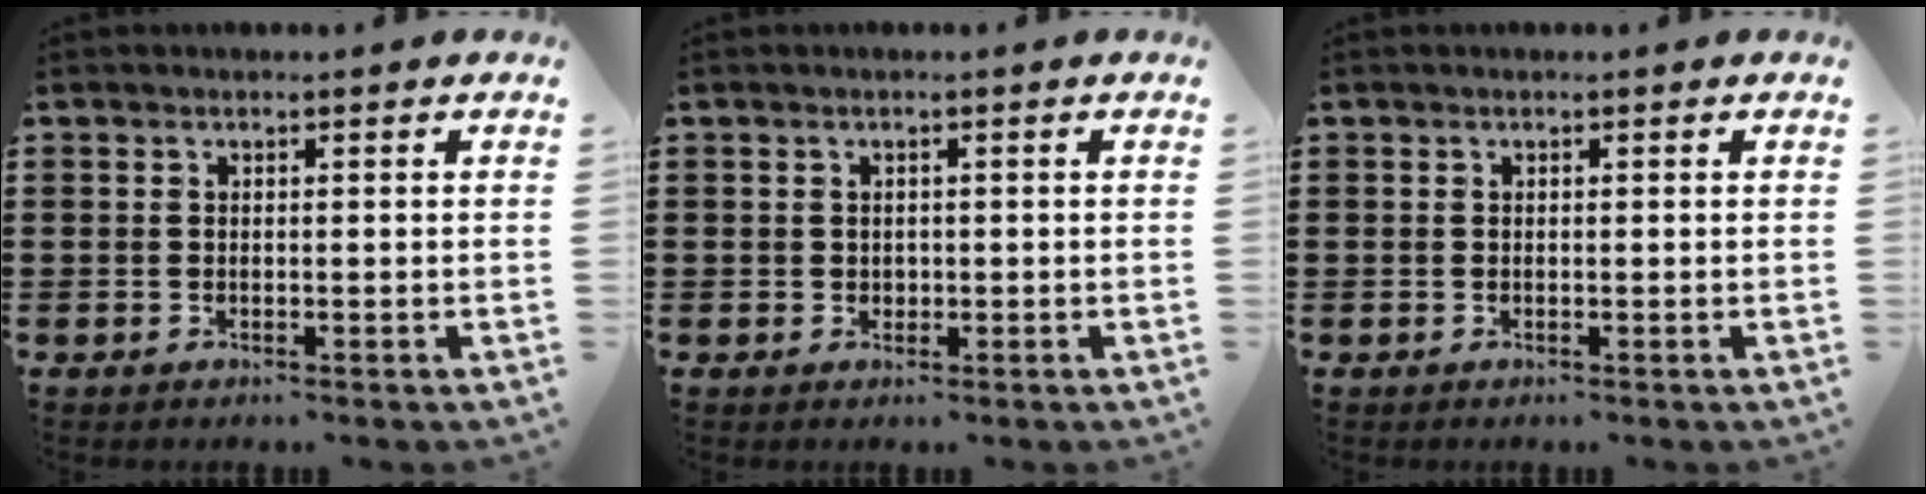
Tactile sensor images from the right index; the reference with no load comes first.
{"total": 0.9, "force": [0.2, 0.9, 0.3], "torque": [-0.008, 0.005, 0.004]}
{"total": 0.0}